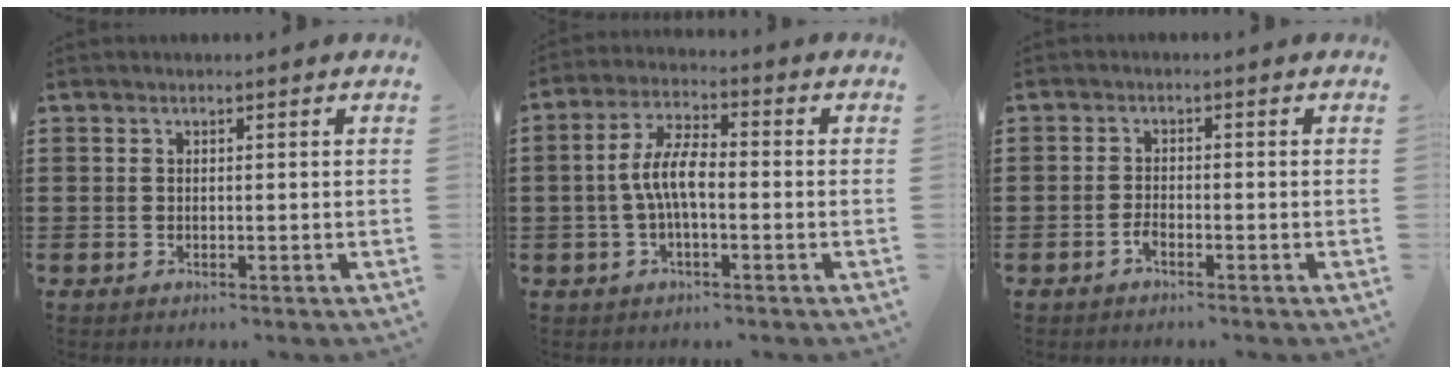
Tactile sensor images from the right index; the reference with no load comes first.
{"total": 6.5, "force": [-1.0, 2.1, 6.1], "torque": [-0.136, -0.003, -0.025]}
{"total": 1.6, "force": [-1.2, 0.4, 0.9], "torque": [-0.021, -0.001, -0.022]}